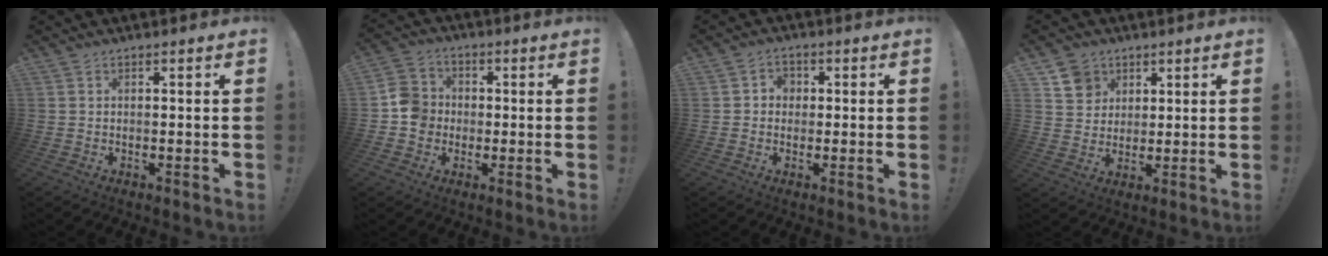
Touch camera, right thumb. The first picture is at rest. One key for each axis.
{"total": 8.8, "fx": -1.4, "fy": 8.1, "fz": 3.2, "tx": -0.048, "ty": 0.023, "tz": -0.021}
{"total": 3.4, "fx": 0.0, "fy": 3.2, "fz": 1.2, "tx": -0.022, "ty": 0.006, "tz": 0.000}
{"total": 8.0, "fx": 4.5, "fy": 6.5, "fz": 1.3, "tx": -0.004, "ty": -0.031, "tz": 0.088}